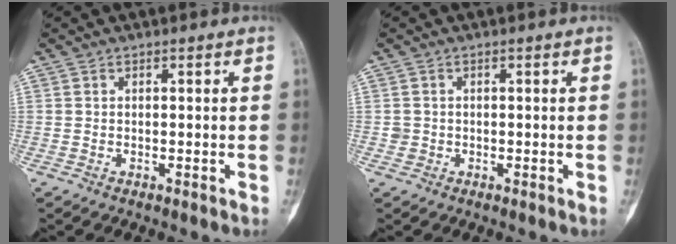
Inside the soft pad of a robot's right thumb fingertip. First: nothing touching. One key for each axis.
{"total": 1.2, "fx": -0.2, "fy": 1.2, "fz": 0.1, "tx": 0.006, "ty": 0.006, "tz": -0.003}